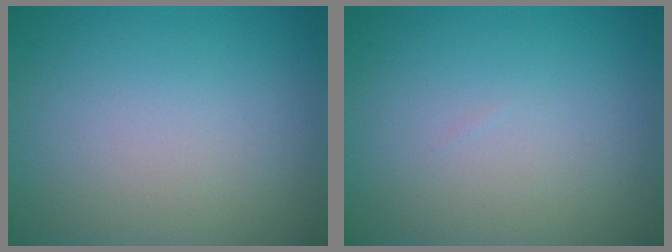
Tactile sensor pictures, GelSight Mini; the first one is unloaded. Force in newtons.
{"total": 0.0}